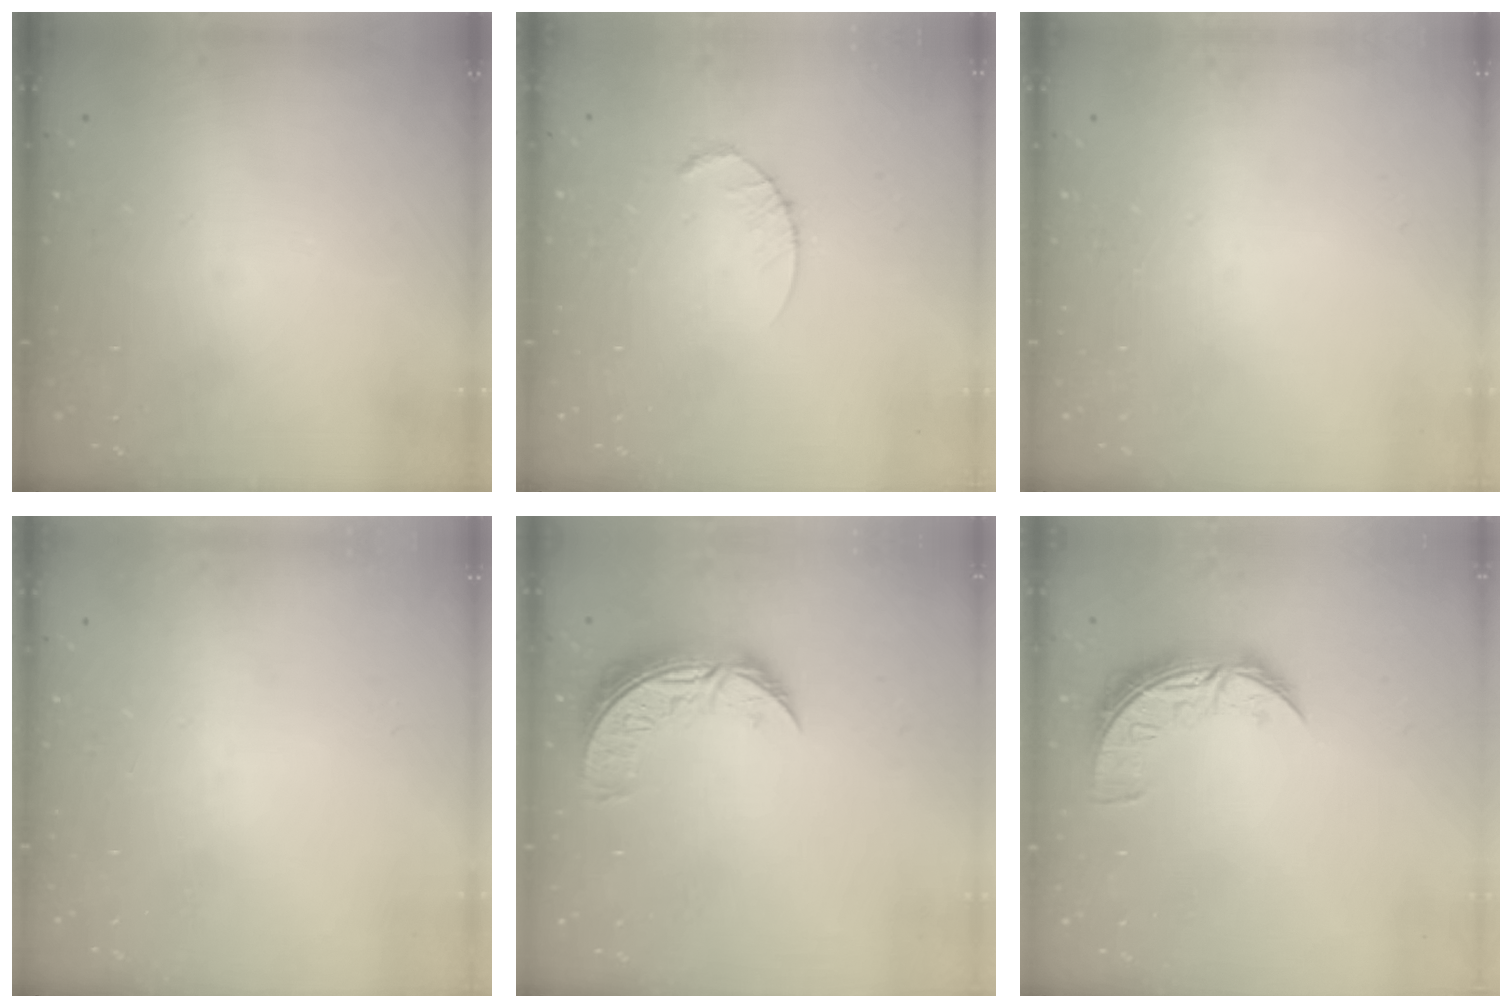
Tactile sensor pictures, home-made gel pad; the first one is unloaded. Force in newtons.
{"total": 2.6, "press": 2.6, "slide": 0.4}
{"total": 0.0}
{"total": 0.0}
{"total": 9.1, "press": 9.0, "slide": 0.8}
{"total": 9.0, "press": 9.0, "slide": 0.5}